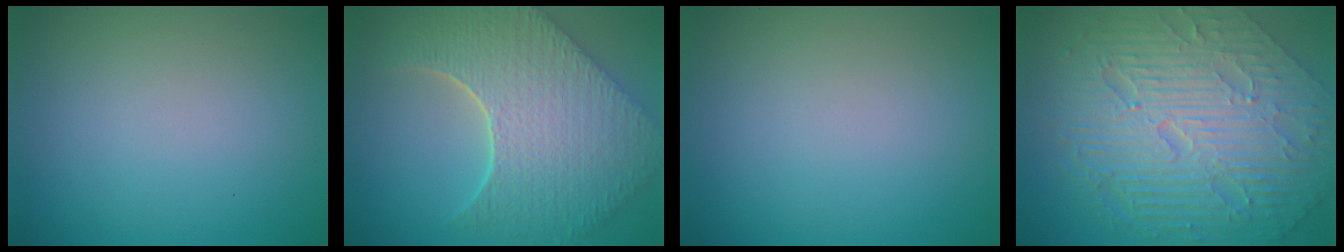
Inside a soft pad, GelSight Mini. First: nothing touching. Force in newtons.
{"total": 9.6, "press": 7.0, "slide": 6.7}
{"total": 0.0}
{"total": 11.2, "press": 7.5, "slide": 8.4}